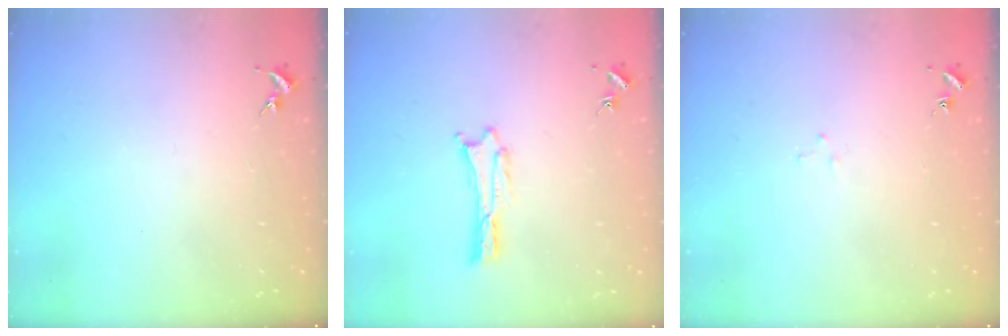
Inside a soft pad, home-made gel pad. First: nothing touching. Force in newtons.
{"total": 0.0}
{"total": 1.6, "press": 1.6, "slide": 0.1}